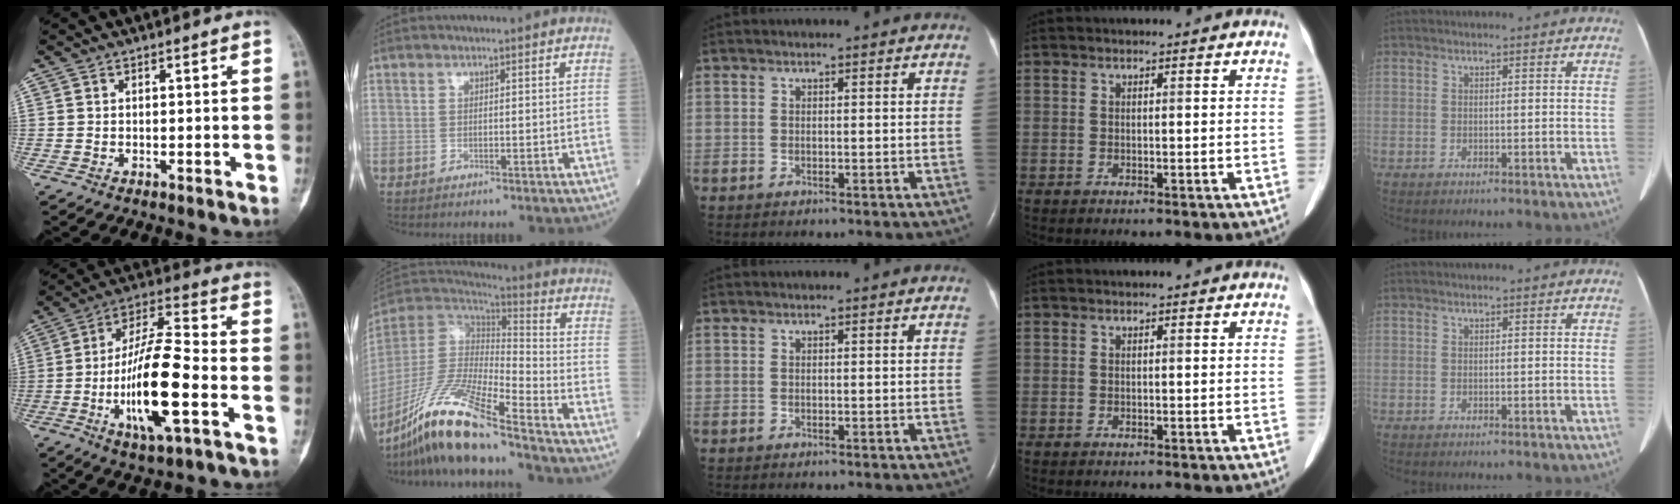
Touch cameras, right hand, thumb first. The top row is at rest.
{"thumb": {"total": 16.4, "force": [-4.7, 4.4, 15.1], "torque": [-0.280, 0.024, -0.082]}, "index": {"total": 17.2, "force": [-13.0, 1.3, 11.1], "torque": [-0.238, -0.025, -0.245]}}